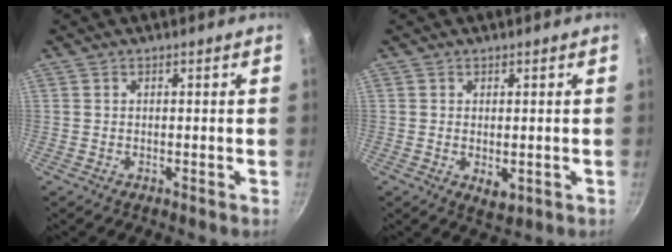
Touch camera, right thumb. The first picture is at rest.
{"total": 3.1, "force": [-0.3, 1.9, 2.4], "torque": [-0.036, -0.011, 0.000]}